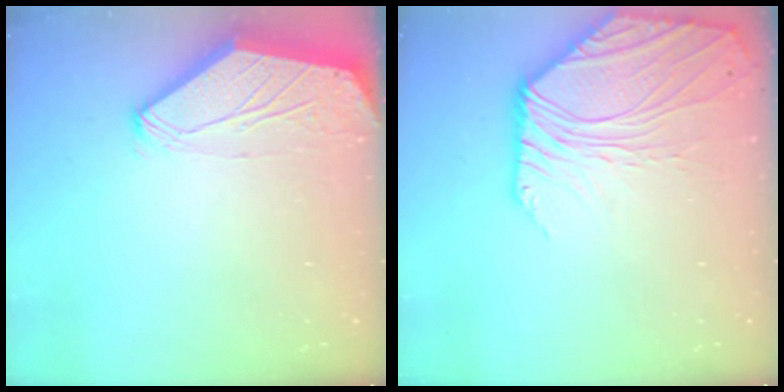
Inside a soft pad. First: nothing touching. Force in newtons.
{"total": 6.8, "press": 6.7, "slide": 1.1}